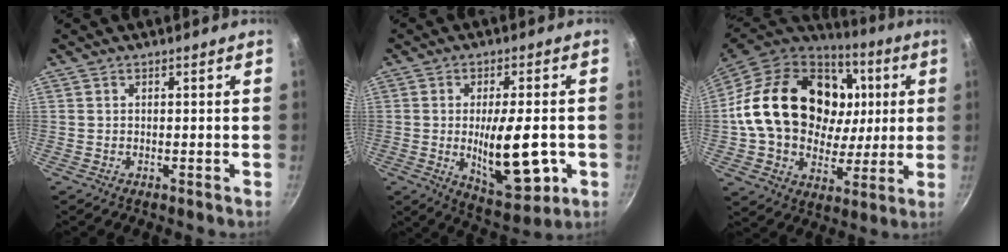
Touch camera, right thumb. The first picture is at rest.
{"total": 14.9, "force": [-2.3, 5.9, 13.5], "torque": [-0.183, -0.012, -0.023]}
{"total": 29.0, "force": [5.3, 21.3, 18.9], "torque": [-0.305, 0.012, 0.098]}